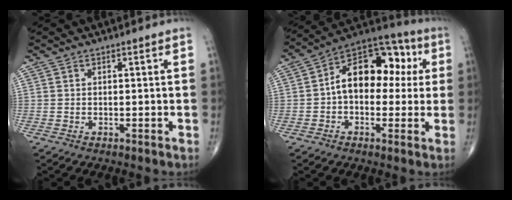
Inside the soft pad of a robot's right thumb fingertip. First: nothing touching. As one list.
[{"total": 15.6, "force": [1.6, 10.1, 11.8], "torque": [-0.136, 0.044, 0.011]}]